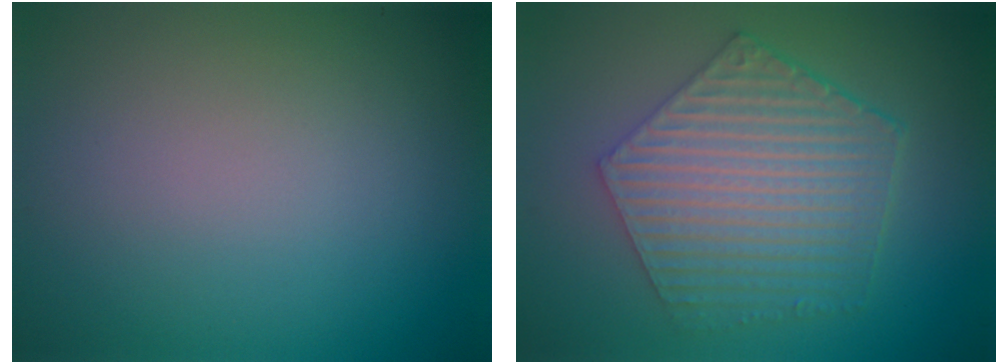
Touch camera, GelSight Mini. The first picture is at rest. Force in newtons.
{"total": 6.5, "press": 4.7, "slide": 4.5}